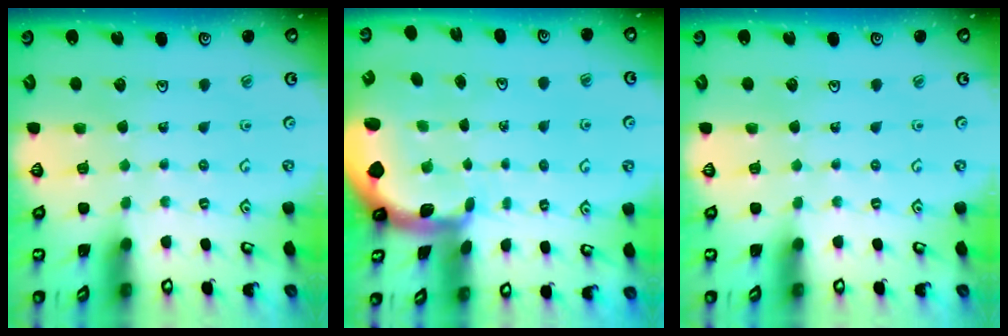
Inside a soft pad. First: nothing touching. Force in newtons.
{"total": 1.8, "press": 1.8, "slide": 0.4}
{"total": 0.0}